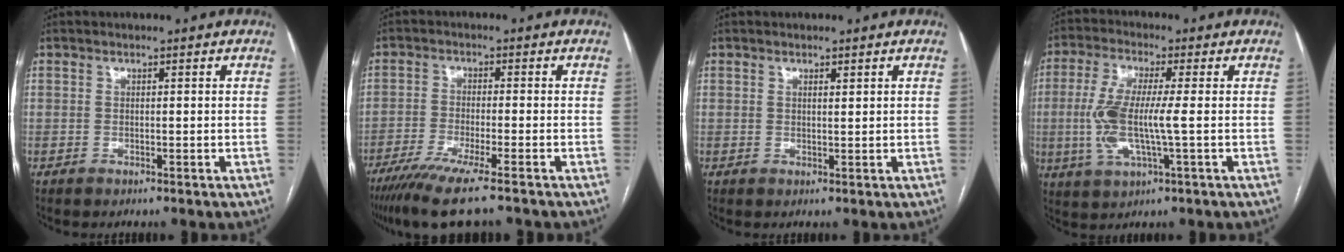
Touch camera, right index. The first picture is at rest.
{"total": 10.7, "force": [-7.9, 0.3, 7.2], "torque": [-0.115, -0.027, -0.129]}
{"total": 0.8, "force": [0.6, 0.2, 0.6], "torque": [-0.010, -0.004, 0.009]}
{"total": 9.3, "force": [-0.7, 1.5, 9.1], "torque": [-0.204, 0.003, -0.016]}